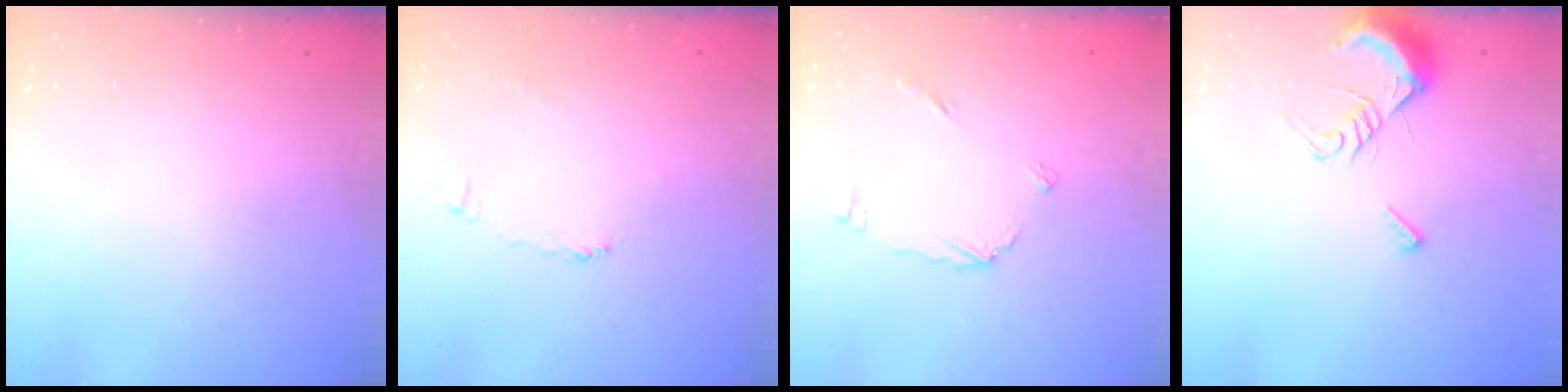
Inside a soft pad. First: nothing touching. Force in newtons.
{"total": 2.2, "press": 2.2, "slide": 0.4}
{"total": 5.5, "press": 5.5, "slide": 0.4}
{"total": 9.5, "press": 9.4, "slide": 0.9}